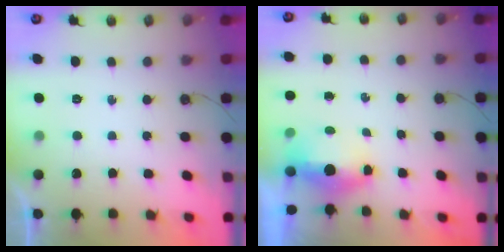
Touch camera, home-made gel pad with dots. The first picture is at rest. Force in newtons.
{"total": 6.0, "press": 5.4, "slide": 2.6}